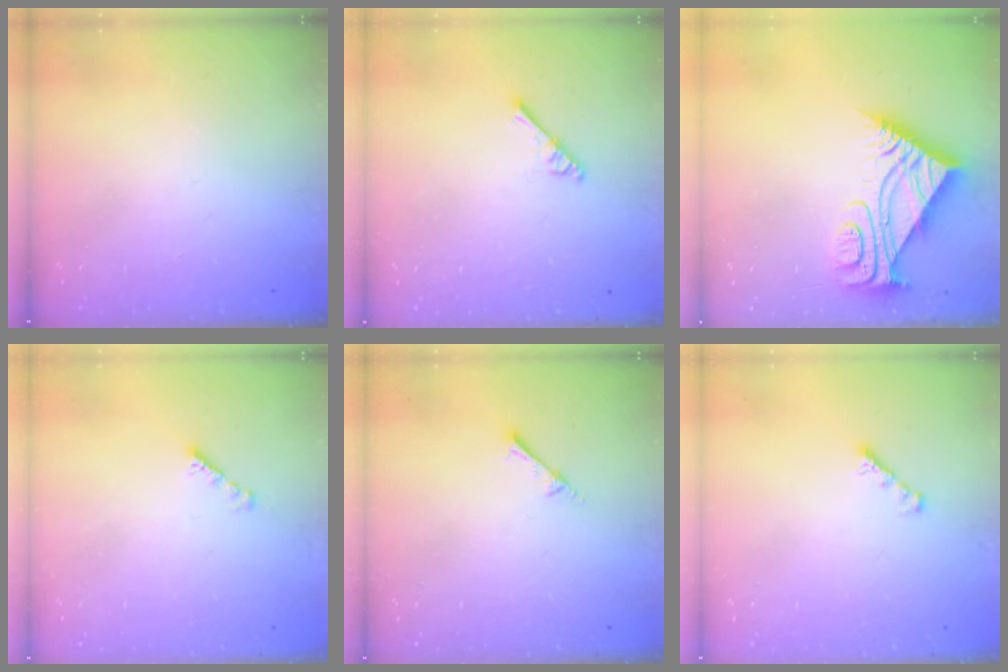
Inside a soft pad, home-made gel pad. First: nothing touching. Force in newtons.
{"total": 2.5, "press": 2.5, "slide": 0.3}
{"total": 10.2, "press": 10.2, "slide": 0.8}
{"total": 2.1, "press": 2.1, "slide": 0.3}
{"total": 2.6, "press": 2.6, "slide": 0.3}
{"total": 1.7, "press": 1.6, "slide": 0.5}